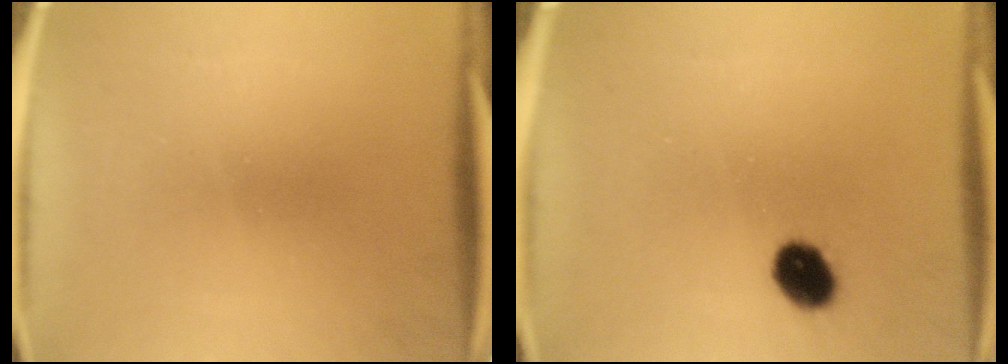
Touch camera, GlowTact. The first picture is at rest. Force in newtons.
{"total": 6.0}